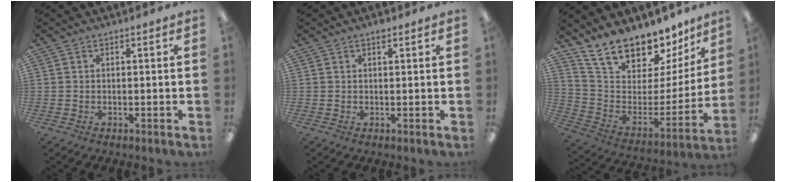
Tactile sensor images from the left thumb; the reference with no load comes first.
{"total": 1.1, "force": [0.9, 0.2, 0.6], "torque": [-0.005, -0.003, 0.014]}
{"total": 17.5, "force": [15.4, 6.5, 5.2], "torque": [-0.096, -0.127, 0.276]}